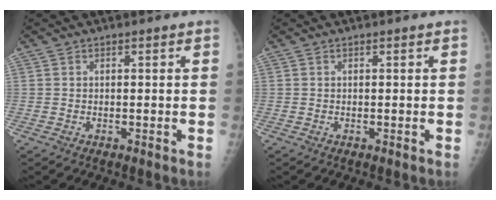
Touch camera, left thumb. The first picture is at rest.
{"total": 0.0}